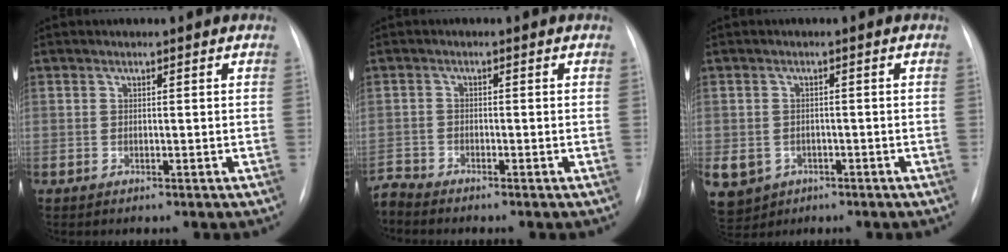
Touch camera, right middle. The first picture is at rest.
{"total": 2.5, "force": [-2.4, -0.7, -0.1], "torque": [-0.004, -0.016, -0.049]}
{"total": 11.5, "force": [-4.7, 9.7, 4.0], "torque": [-0.129, 0.003, -0.060]}